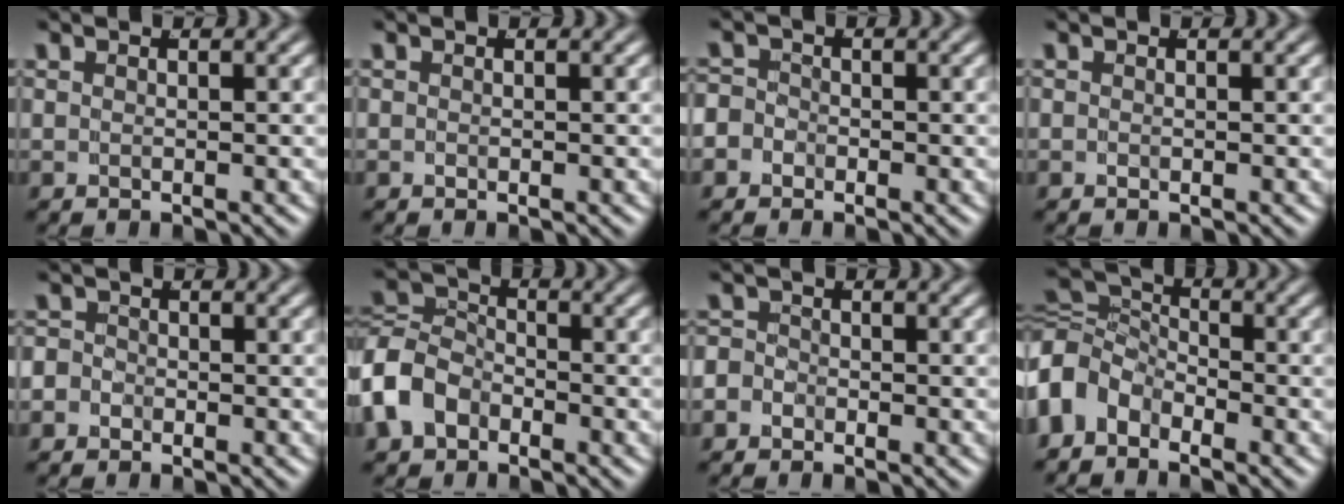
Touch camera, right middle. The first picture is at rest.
{"total": 1.5, "force": [-0.4, -1.4, -0.4], "torque": [0.016, -0.016, 0.007]}
{"total": 3.1, "force": [-1.3, 2.7, 0.7], "torque": [-0.024, -0.015, -0.024]}
{"total": 0.0}
{"total": 2.3, "force": [-1.1, 2.0, 0.4], "torque": [-0.019, -0.014, -0.020]}
{"total": 6.7, "force": [-2.2, 5.7, 2.7], "torque": [-0.082, -0.024, -0.034]}
{"total": 2.4, "force": [-1.3, 1.9, 0.5], "torque": [-0.018, -0.014, -0.021]}
{"total": 6.9, "force": [-1.1, 5.8, 3.4], "torque": [-0.084, -0.022, -0.021]}